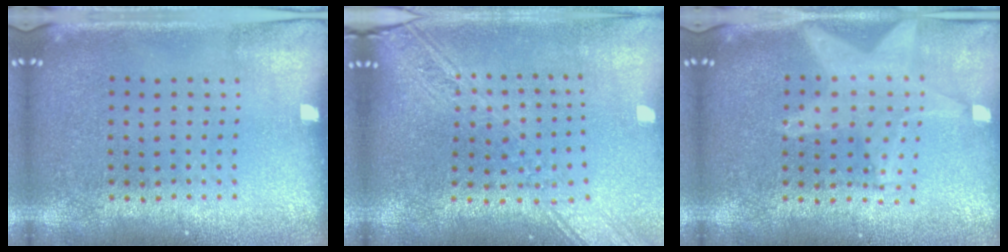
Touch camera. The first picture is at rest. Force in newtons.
{"total": 2.6, "press": 2.1, "slide": 1.6}
{"total": 2.1, "press": 1.7, "slide": 1.2}